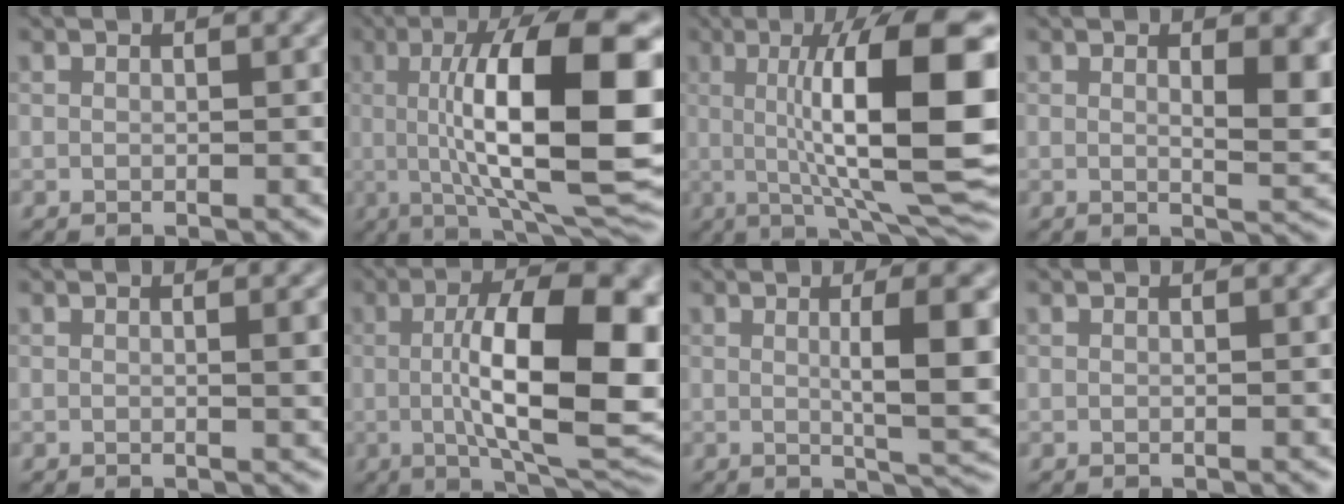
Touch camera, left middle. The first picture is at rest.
{"total": 14.7, "force": [1.1, 4.1, 14.1], "torque": [-0.198, 0.002, 0.013]}
{"total": 14.0, "force": [1.1, 3.2, 13.6], "torque": [-0.184, 0.008, 0.018]}
{"total": 4.4, "force": [1.2, 1.3, 4.1], "torque": [-0.052, -0.003, 0.022]}
{"total": 1.9, "force": [0.2, 0.5, 1.9], "torque": [-0.022, 0.002, 0.000]}
{"total": 14.1, "force": [0.3, 4.7, 13.3], "torque": [-0.193, 0.001, 0.002]}
{"total": 6.8, "force": [0.6, 1.4, 6.6], "torque": [-0.090, 0.000, 0.012]}
{"total": 0.0}